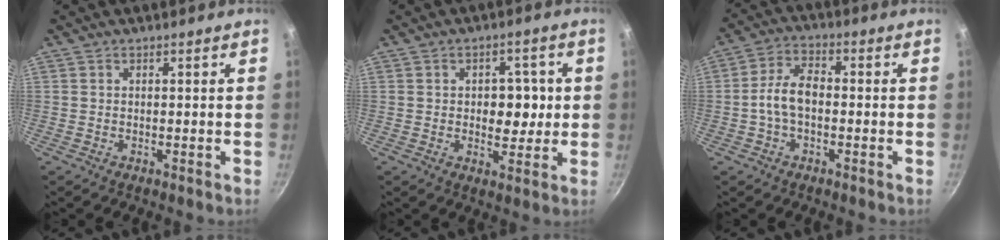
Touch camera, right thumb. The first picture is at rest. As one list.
[{"total": 7.1, "force": [0.4, 4.9, 5.1], "torque": [-0.033, 0.003, 0.004]}, {"total": 7.0, "force": [-1.0, 4.1, 5.6], "torque": [-0.098, 0.031, -0.028]}]